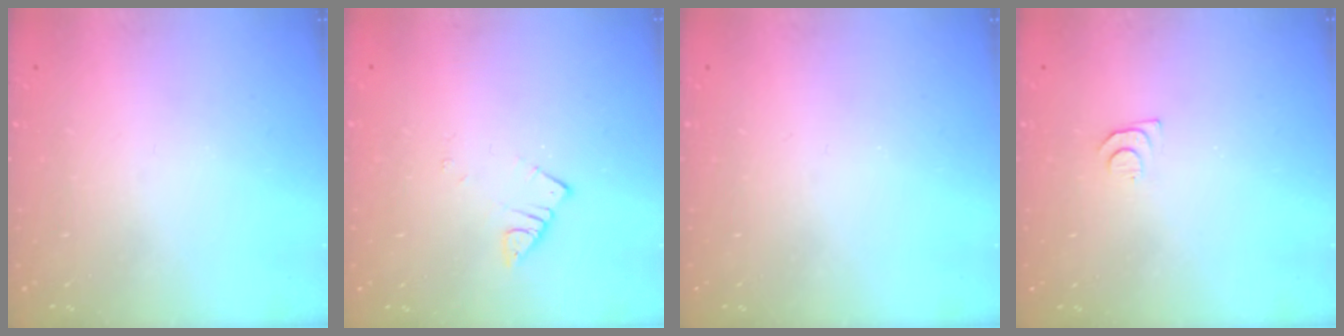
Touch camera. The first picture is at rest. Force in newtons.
{"total": 2.5, "press": 2.5, "slide": 0.3}
{"total": 0.0}
{"total": 4.0, "press": 4.0, "slide": 0.6}